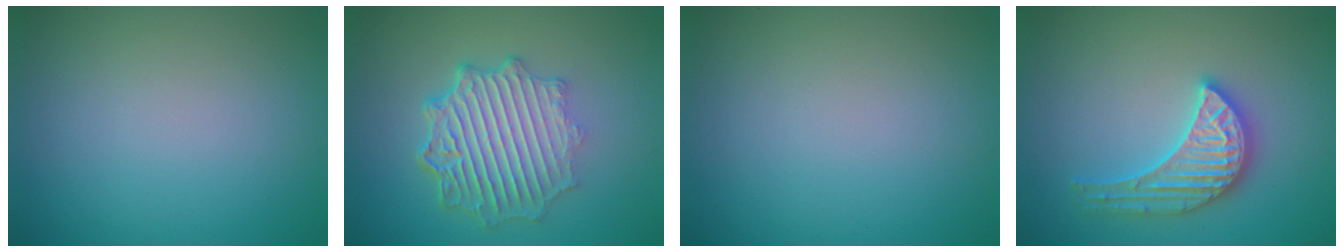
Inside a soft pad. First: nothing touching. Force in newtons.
{"total": 7.1, "press": 5.3, "slide": 4.7}
{"total": 0.0}
{"total": 3.8, "press": 3.8, "slide": 0.4}